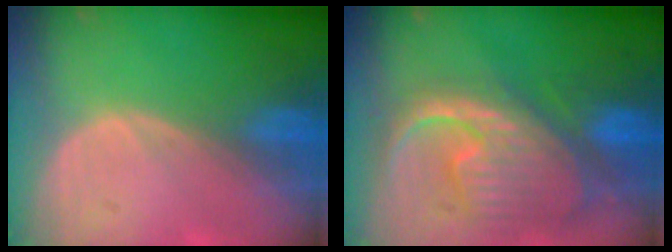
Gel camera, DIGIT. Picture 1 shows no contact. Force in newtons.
{"total": 12.5, "press": 10.7, "slide": 6.5}